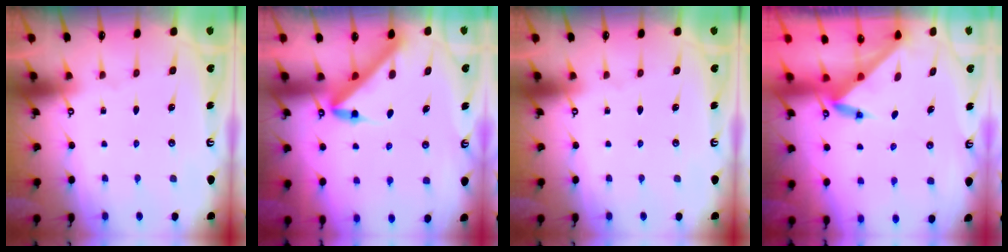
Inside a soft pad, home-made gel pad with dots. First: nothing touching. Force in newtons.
{"total": 5.1, "press": 5.0, "slide": 0.4}
{"total": 0.0}
{"total": 3.4, "press": 3.4, "slide": 0.3}